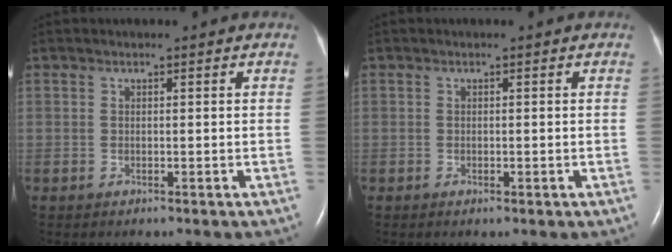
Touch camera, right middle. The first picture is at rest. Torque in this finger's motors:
{"motor_torque": [-0.36, 0.00, -0.07, -0.01]}